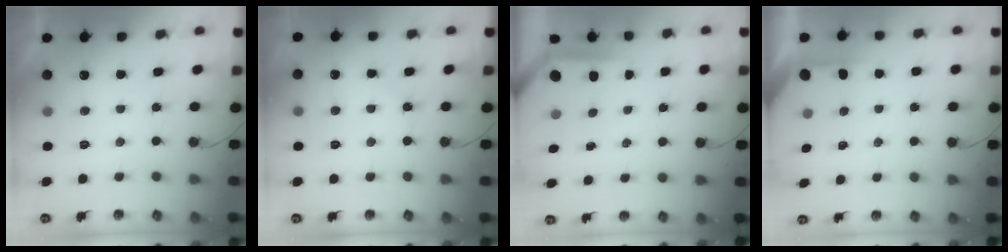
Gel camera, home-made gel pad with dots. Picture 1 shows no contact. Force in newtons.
{"total": 3.8, "press": 3.8, "slide": 0.4}
{"total": 3.9, "press": 3.9, "slide": 0.2}
{"total": 2.2, "press": 2.2, "slide": 0.3}